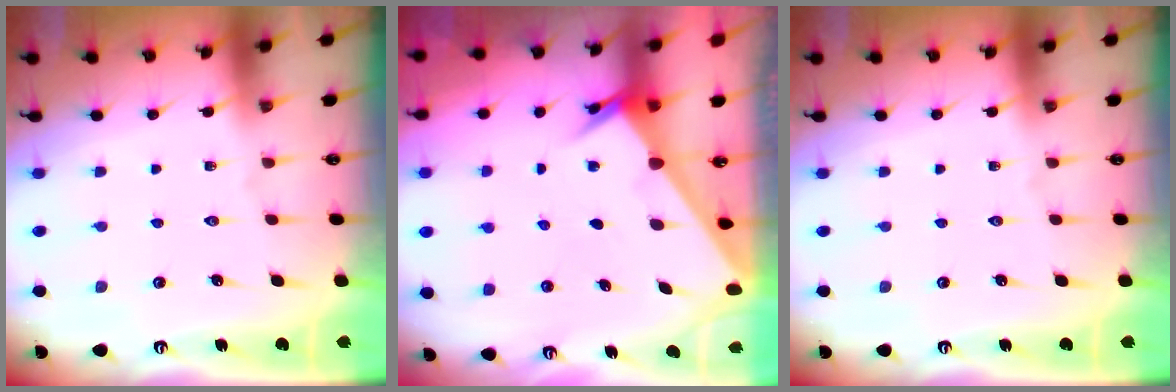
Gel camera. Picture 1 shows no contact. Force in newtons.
{"total": 2.8, "press": 2.8, "slide": 0.2}
{"total": 0.0}